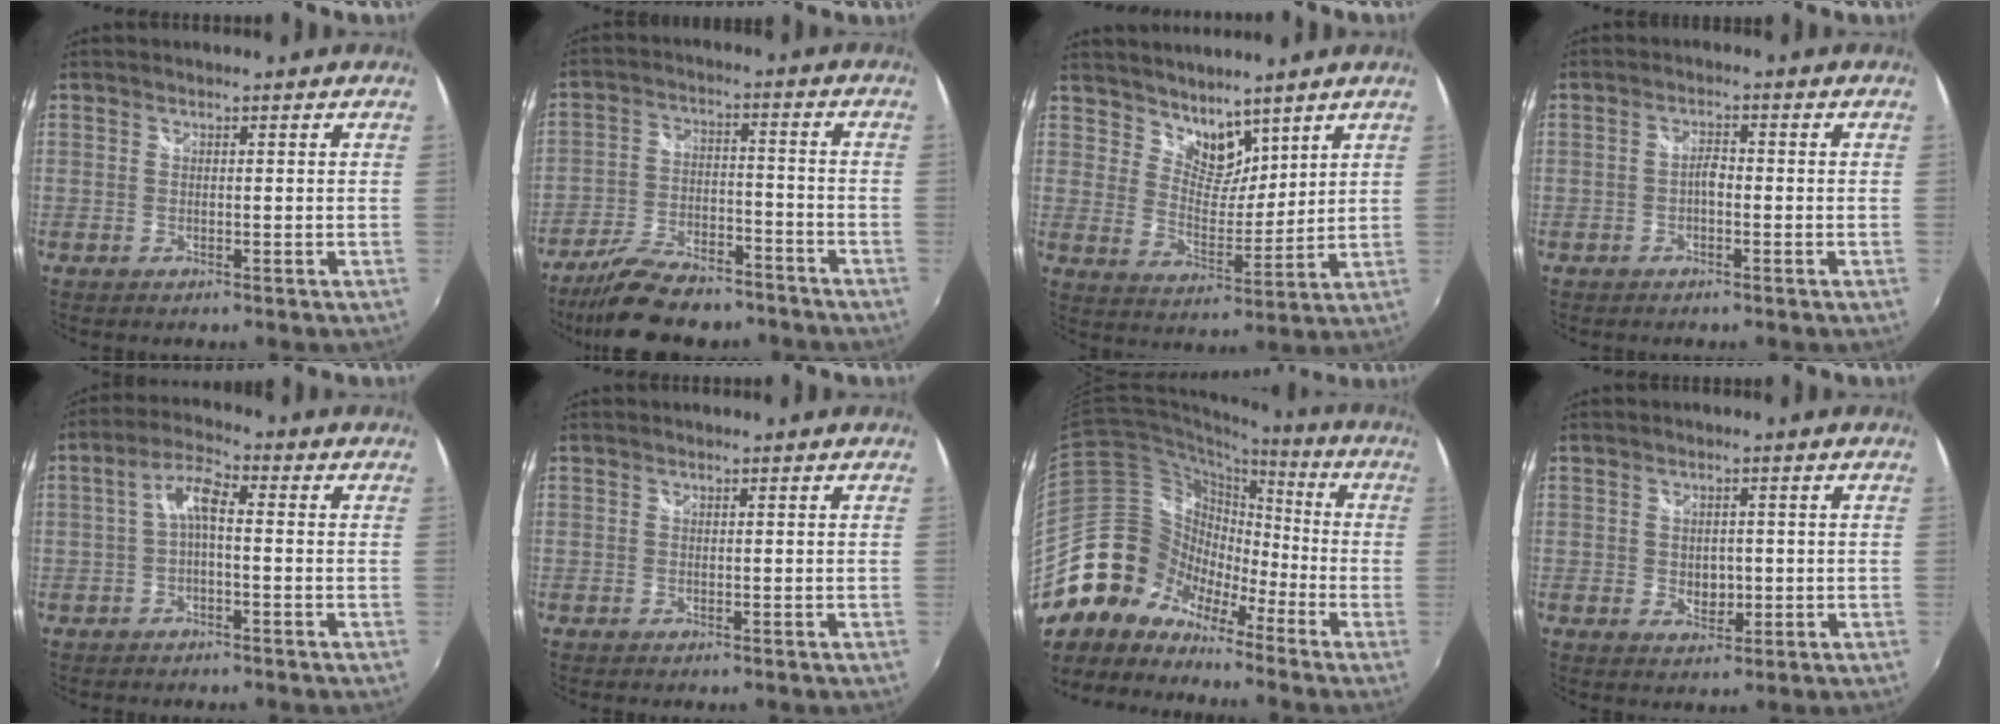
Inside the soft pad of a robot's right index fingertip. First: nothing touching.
{"total": 16.3, "force": [-13.3, 5.9, 7.4], "torque": [-0.155, -0.008, -0.208]}
{"total": 8.0, "force": [6.7, 3.4, 2.6], "torque": [-0.032, 0.000, 0.125]}
{"total": 1.9, "force": [-0.8, 0.9, 1.5], "torque": [-0.030, 0.005, -0.017]}
{"total": 5.0, "force": [-0.7, 1.6, 4.7], "torque": [-0.098, 0.017, -0.016]}
{"total": 0.0}
{"total": 14.4, "force": [-10.0, 10.0, 2.6], "torque": [-0.068, 0.044, -0.204]}
{"total": 3.6, "force": [-0.3, 2.8, 2.3], "torque": [-0.035, -0.001, -0.003]}